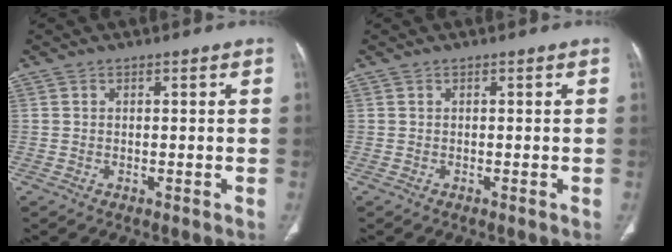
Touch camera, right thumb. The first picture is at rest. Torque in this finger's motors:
{"motor_torque": [0.00, 0.00, 0.00, 0.00, 0.00]}